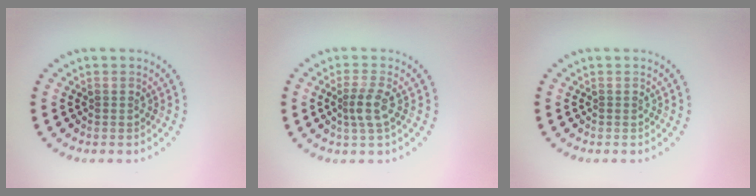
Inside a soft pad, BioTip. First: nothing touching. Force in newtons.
{"total": 2.4, "press": 1.9, "slide": 1.4}
{"total": 0.0}